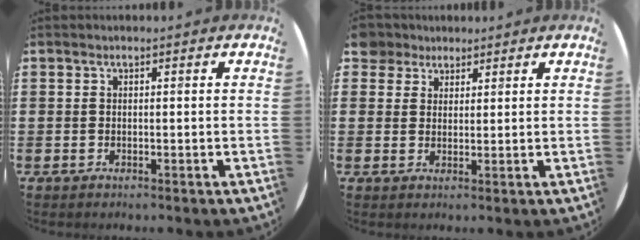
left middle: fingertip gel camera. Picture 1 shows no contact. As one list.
[{"total": 3.3, "force": [2.7, 1.8, -0.1], "torque": [0.001, 0.004, 0.052]}]